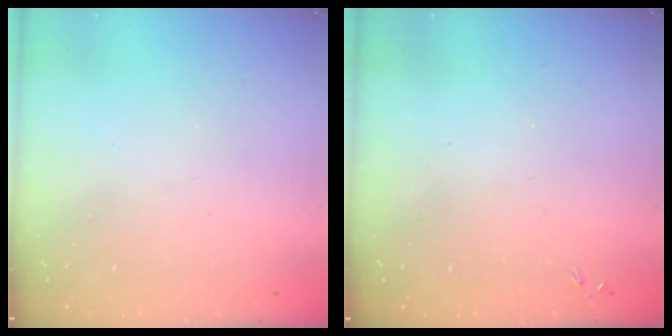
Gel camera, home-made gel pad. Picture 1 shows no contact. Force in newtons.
{"total": 0.0}